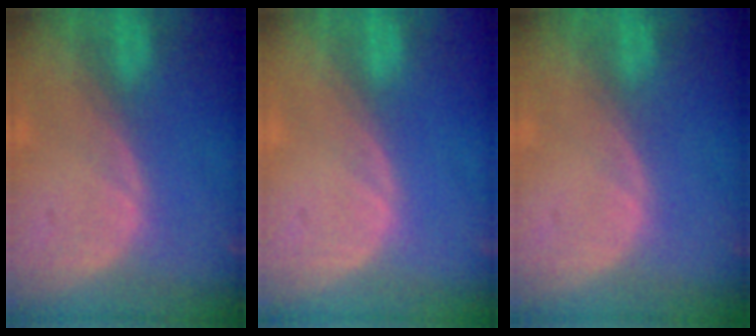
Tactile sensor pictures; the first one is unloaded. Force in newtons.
{"total": 0.0}
{"total": 0.0}